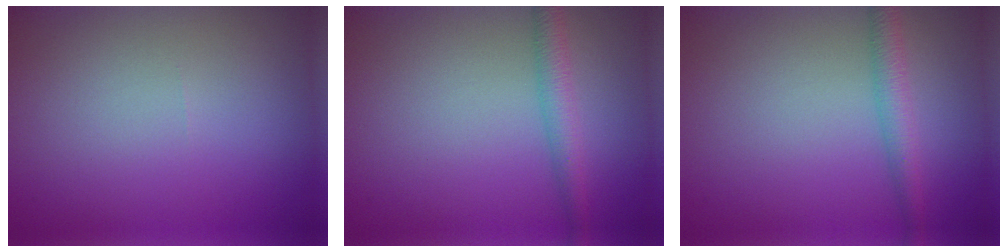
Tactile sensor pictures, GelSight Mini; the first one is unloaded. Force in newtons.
{"total": 2.5, "press": 2.5, "slide": 0.1}
{"total": 2.5, "press": 2.5, "slide": 0.1}